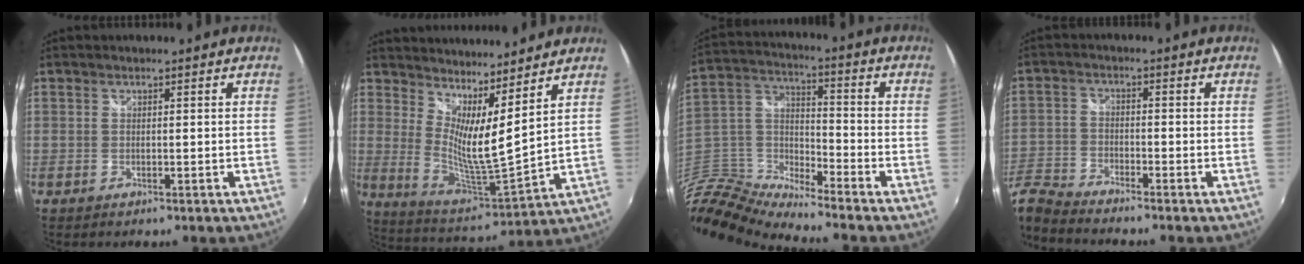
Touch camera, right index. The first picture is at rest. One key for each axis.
{"total": 12.6, "fx": 8.7, "fy": 0.9, "fz": 9.1, "tx": -0.139, "ty": -0.022, "tz": 0.151}
{"total": 12.2, "fx": -9.5, "fy": 3.8, "fz": 6.7, "tx": -0.161, "ty": -0.001, "tz": -0.202}
{"total": 7.9, "fx": -7.4, "fy": 1.4, "fz": 2.1, "tx": -0.066, "ty": -0.007, "tz": -0.161}